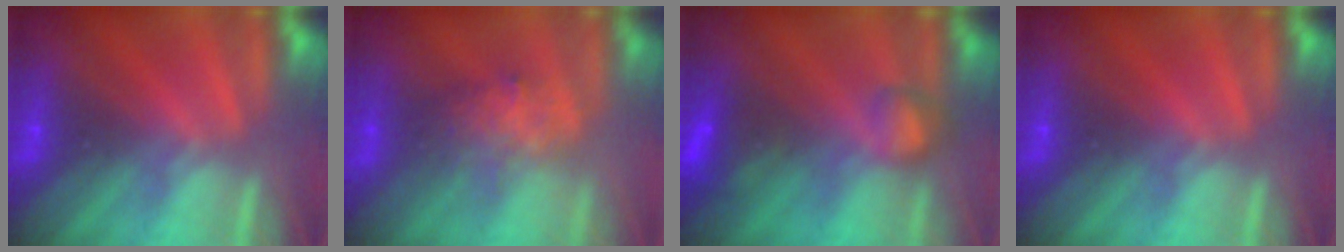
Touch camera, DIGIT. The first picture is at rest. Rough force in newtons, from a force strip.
{"total": 2.7}
{"total": 5.9}
{"total": 0.0}